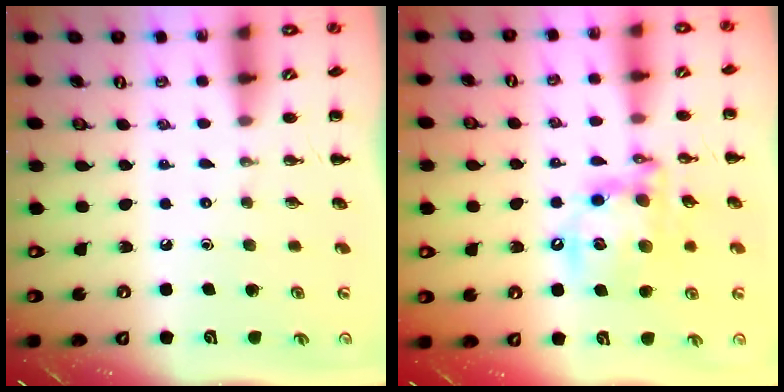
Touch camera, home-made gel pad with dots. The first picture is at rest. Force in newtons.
{"total": 14.2, "press": 13.8, "slide": 3.4}